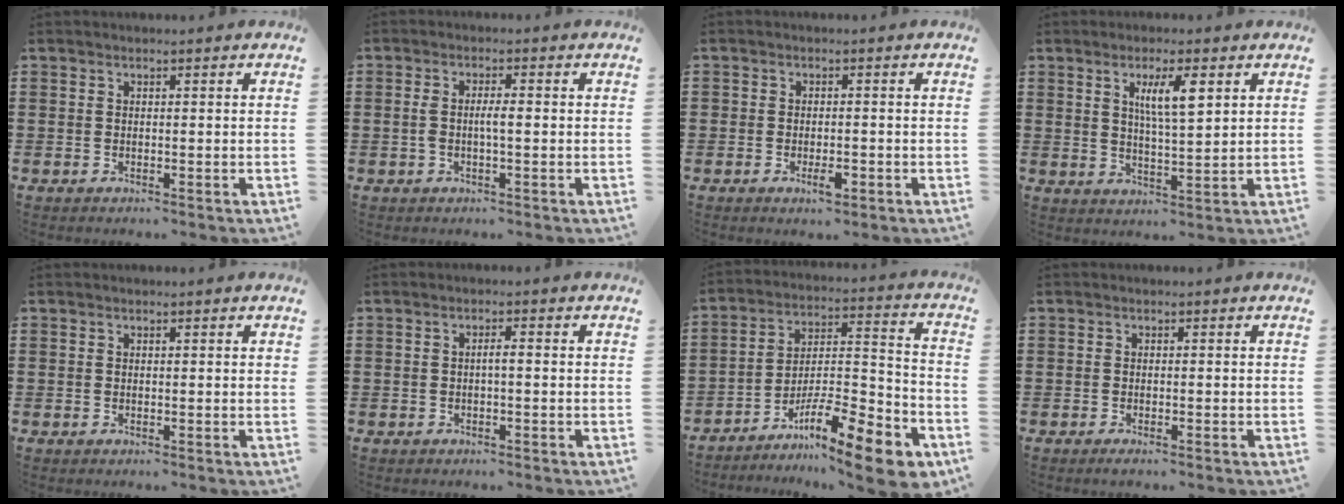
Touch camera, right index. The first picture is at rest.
{"total": 2.9, "force": [-0.3, 0.7, 2.8], "torque": [-0.057, -0.001, -0.009]}
{"total": 2.4, "force": [-1.2, 1.1, 1.8], "torque": [-0.032, 0.000, -0.022]}
{"total": 5.8, "force": [2.3, 1.3, 5.1], "torque": [-0.100, 0.005, 0.035]}
{"total": 0.0}
{"total": 1.4, "force": [-0.3, 0.2, 1.3], "torque": [-0.024, 0.001, -0.006]}
{"total": 13.7, "force": [-10.0, 2.1, 9.0], "torque": [-0.129, 0.032, -0.178]}
{"total": 0.6, "force": [-0.4, 0.0, 0.4], "torque": [-0.008, -0.003, -0.008]}